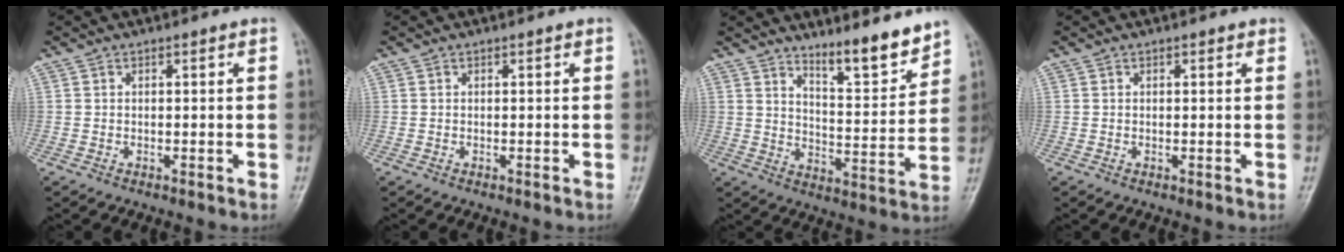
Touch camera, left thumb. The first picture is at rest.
{"total": 0.0}
{"total": 9.6, "force": [8.1, 1.6, 4.9], "torque": [-0.060, -0.074, 0.134]}
{"total": 0.8, "force": [0.5, 0.4, 0.4], "torque": [-0.003, -0.002, 0.004]}